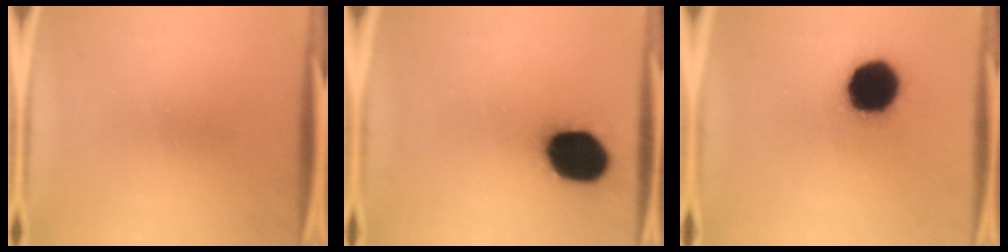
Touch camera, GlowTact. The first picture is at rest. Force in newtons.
{"total": 17.8}
{"total": 17.0}